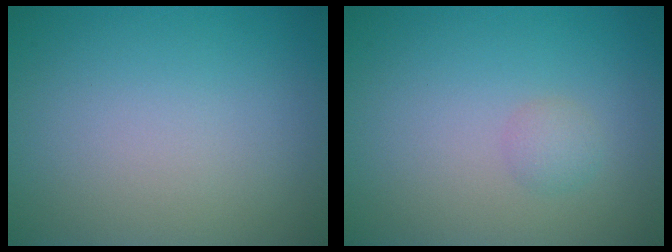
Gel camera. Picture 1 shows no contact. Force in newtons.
{"total": 1.2, "press": 1.2, "slide": 0.0}